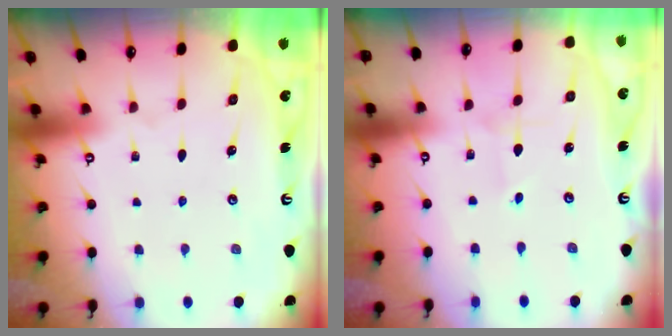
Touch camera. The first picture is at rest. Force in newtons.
{"total": 0.8, "press": 0.8, "slide": 0.0}